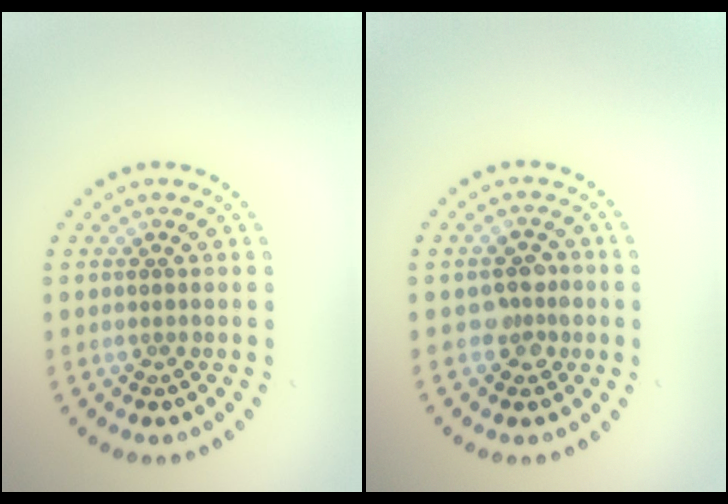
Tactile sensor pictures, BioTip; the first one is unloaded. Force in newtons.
{"total": 2.3, "press": 2.2, "slide": 0.6}